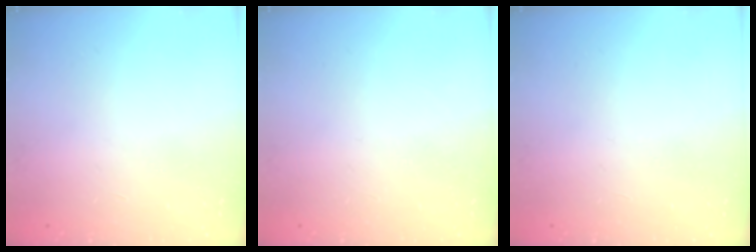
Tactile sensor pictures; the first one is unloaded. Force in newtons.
{"total": 0.0}
{"total": 0.0}